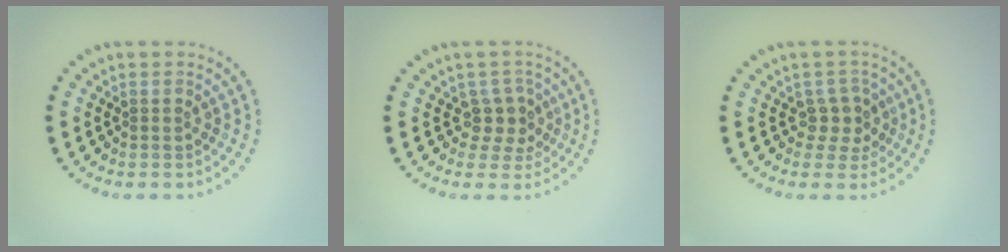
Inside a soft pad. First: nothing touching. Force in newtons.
{"total": 2.2, "press": 1.7, "slide": 1.5}
{"total": 2.0, "press": 1.5, "slide": 1.4}